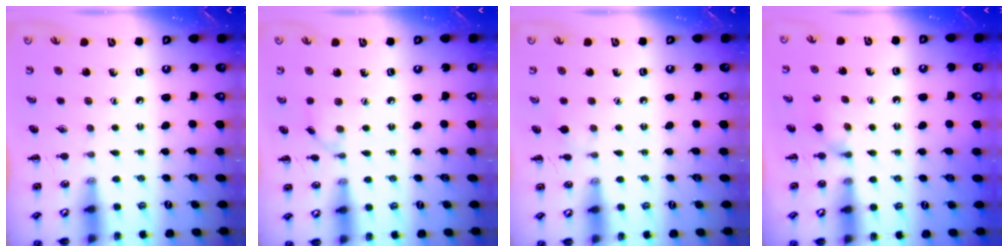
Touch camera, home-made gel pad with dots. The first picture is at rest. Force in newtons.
{"total": 3.1, "press": 2.8, "slide": 1.2}
{"total": 3.0, "press": 2.9, "slide": 1.0}
{"total": 2.9, "press": 2.7, "slide": 1.0}